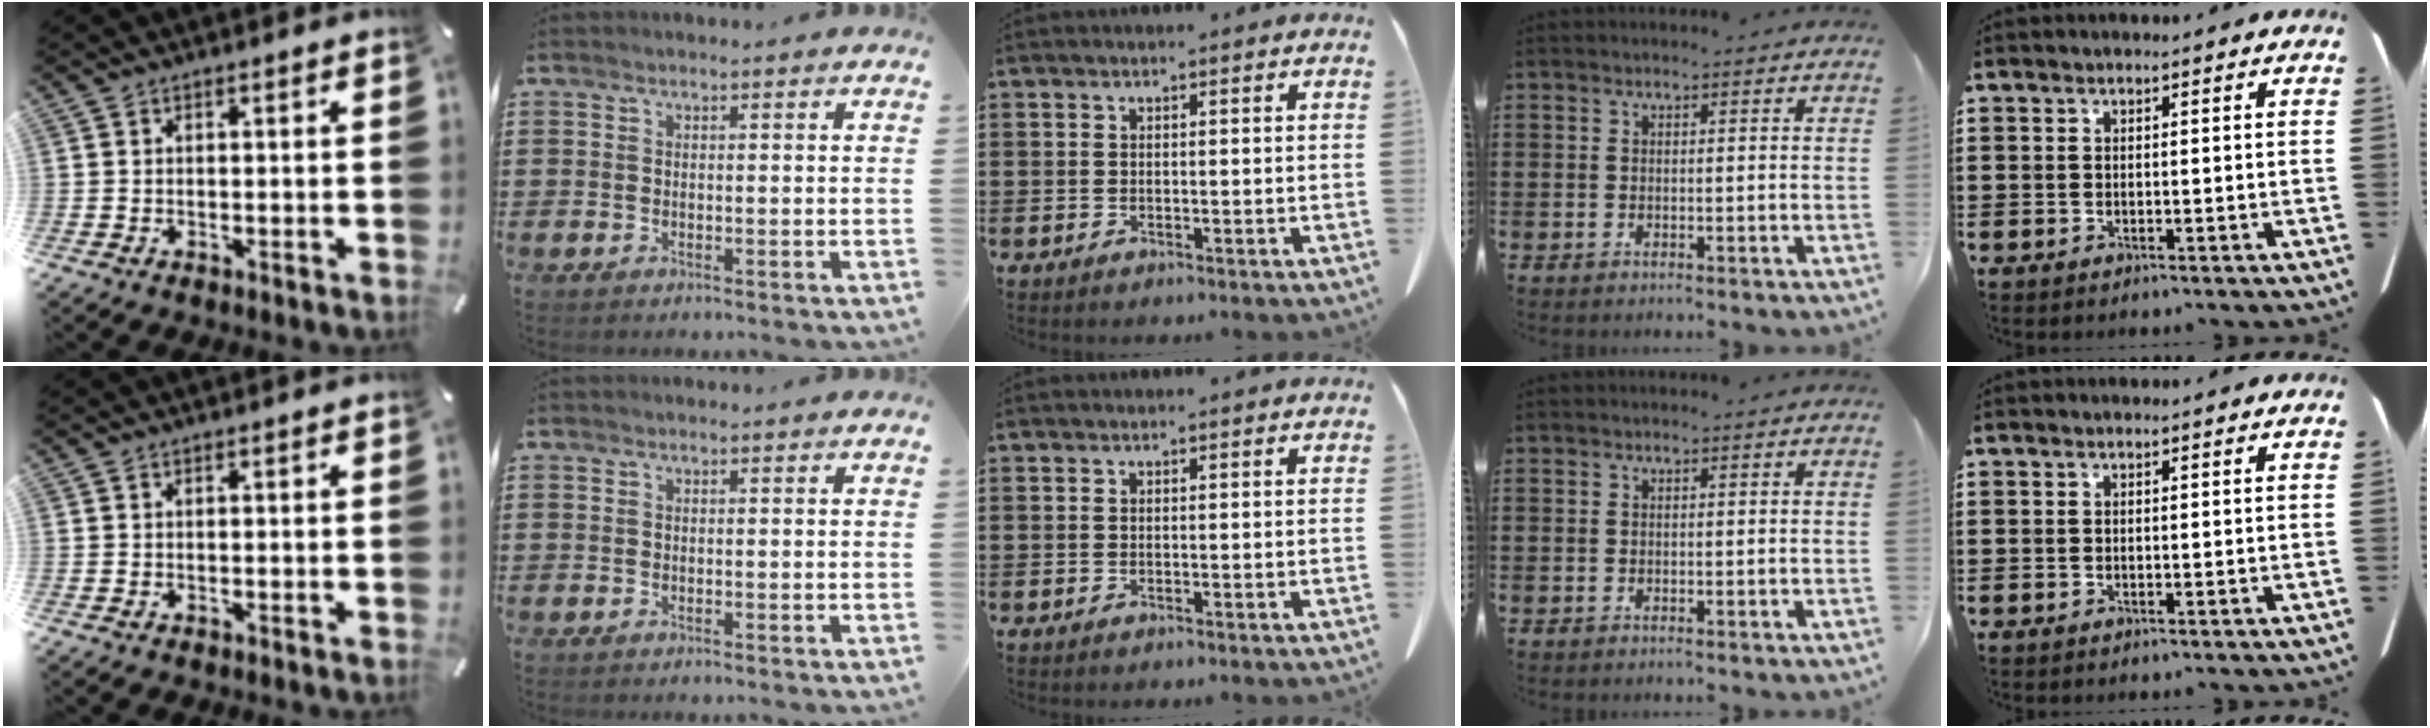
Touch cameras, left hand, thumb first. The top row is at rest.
{}